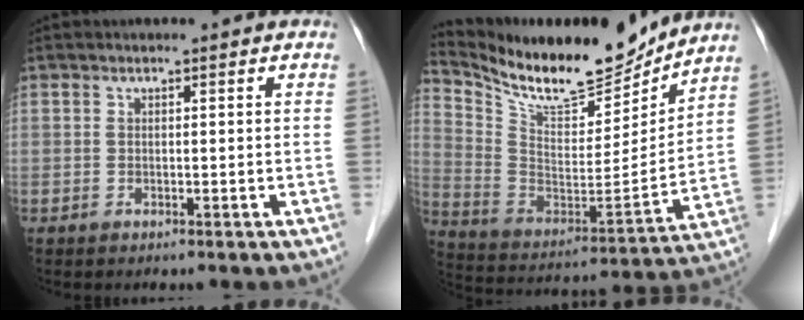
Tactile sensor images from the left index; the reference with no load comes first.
{"total": 18.6, "force": [16.7, 3.6, 7.3], "torque": [-0.151, -0.023, 0.291]}